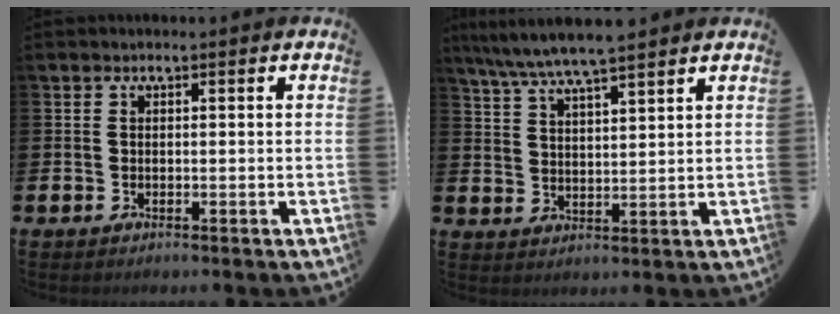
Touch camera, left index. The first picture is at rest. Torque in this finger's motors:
{"motor_torque": [0.42, -0.61, 0.70, 0.21]}